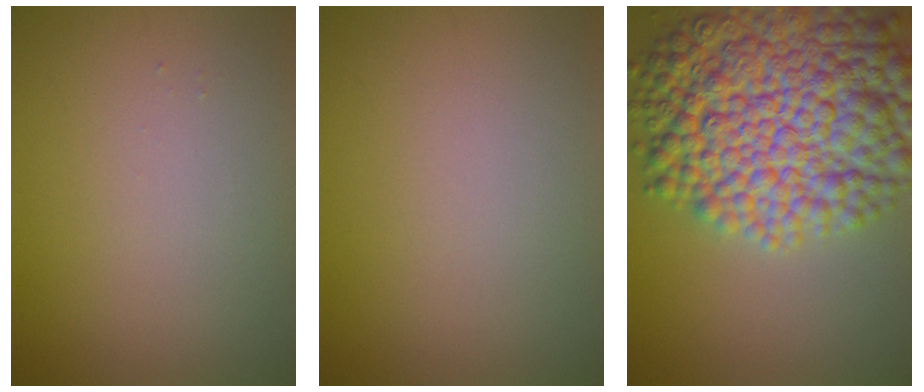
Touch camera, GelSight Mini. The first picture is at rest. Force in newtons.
{"total": 0.0}
{"total": 14.0, "press": 14.0, "slide": 0.2}